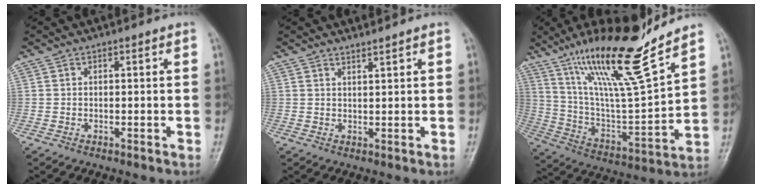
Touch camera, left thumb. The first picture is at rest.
{"total": 1.4, "force": [1.3, -0.2, 0.4], "torque": [-0.004, -0.015, 0.024]}
{"total": 21.5, "force": [15.3, 2.4, 14.9], "torque": [-0.233, -0.076, 0.280]}